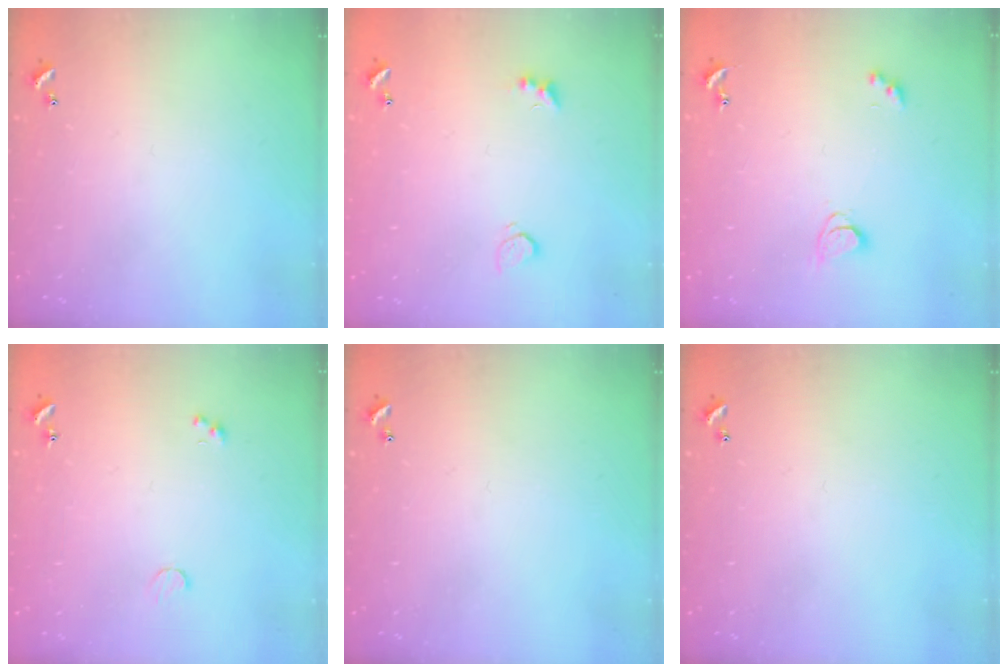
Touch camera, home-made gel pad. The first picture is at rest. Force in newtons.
{"total": 3.6, "press": 3.5, "slide": 0.9}
{"total": 2.3, "press": 2.3, "slide": 0.3}
{"total": 1.1, "press": 1.0, "slide": 0.6}
{"total": 0.0}
{"total": 0.0}